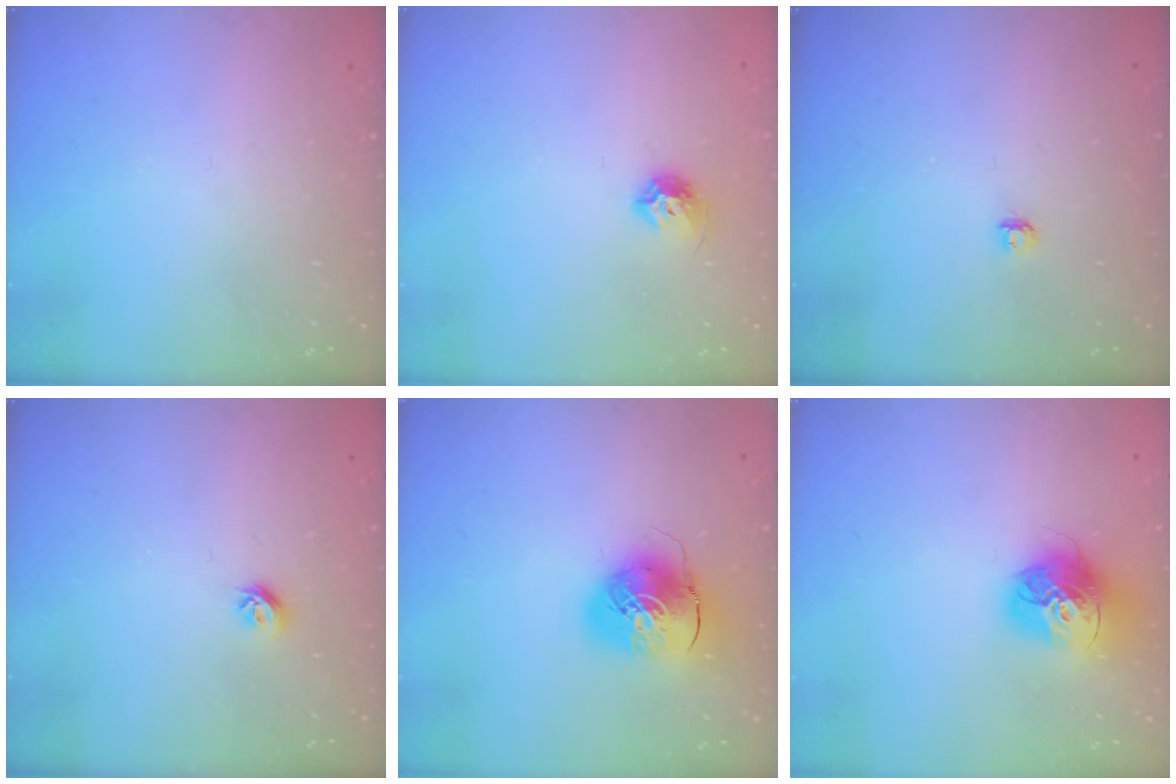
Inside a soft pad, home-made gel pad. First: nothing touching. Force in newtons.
{"total": 7.0, "press": 7.0, "slide": 0.8}
{"total": 2.9, "press": 2.9, "slide": 0.3}
{"total": 5.4, "press": 5.3, "slide": 0.9}
{"total": 10.5, "press": 10.4, "slide": 1.8}
{"total": 15.9, "press": 15.8, "slide": 1.7}